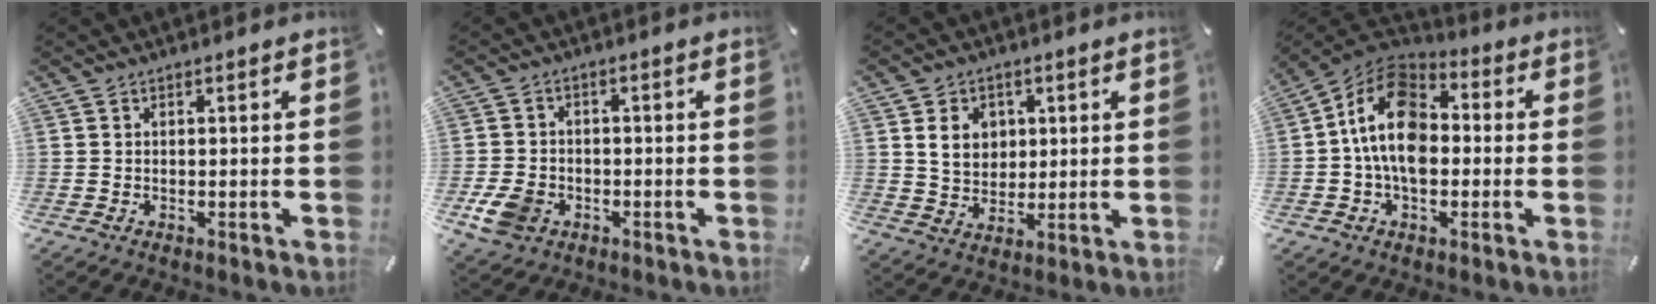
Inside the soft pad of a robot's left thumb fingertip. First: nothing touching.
{"total": 6.9, "force": [-2.8, 5.3, 3.4], "torque": [-0.076, 0.008, -0.053]}
{"total": 7.5, "force": [2.0, 6.6, 3.1], "torque": [-0.048, 0.004, 0.033]}
{"total": 14.9, "force": [-0.8, 10.1, 10.9], "torque": [-0.218, 0.010, -0.019]}